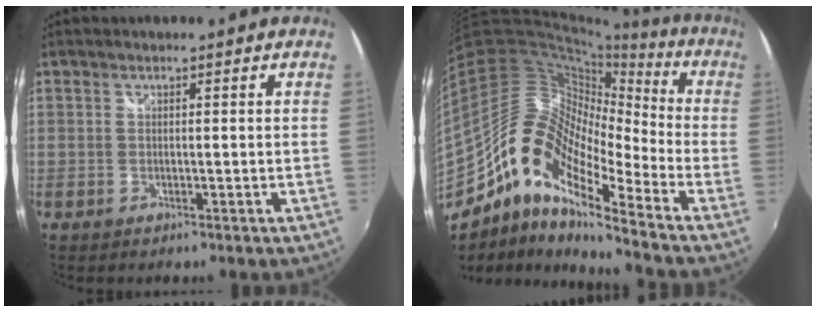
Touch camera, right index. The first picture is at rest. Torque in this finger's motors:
{"motor_torque": [1.07, -1.07, 0.47, 0.09]}